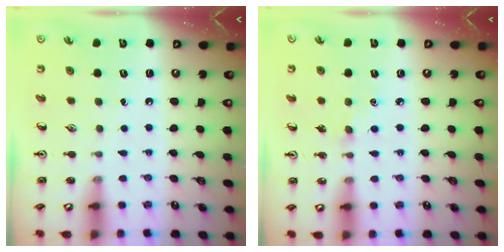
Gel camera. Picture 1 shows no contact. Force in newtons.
{"total": 2.2, "press": 2.2, "slide": 0.4}